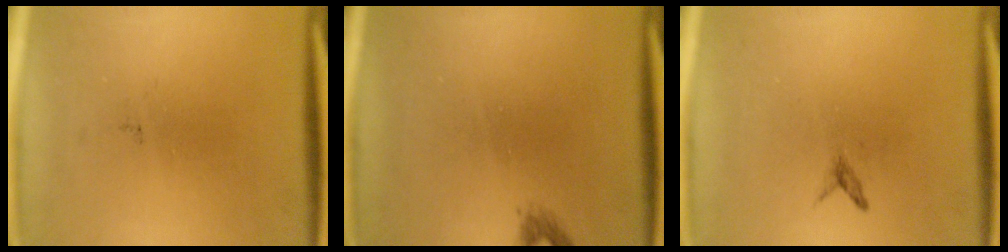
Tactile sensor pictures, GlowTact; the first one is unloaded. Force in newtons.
{"total": 0.9}
{"total": 0.7}